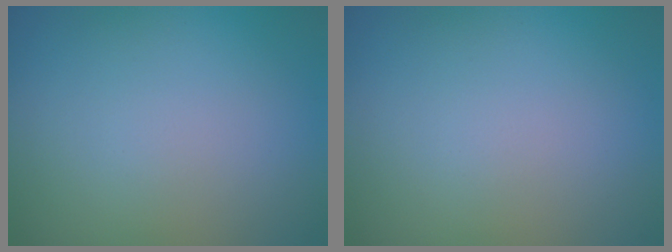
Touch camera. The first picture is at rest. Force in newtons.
{"total": 0.0}